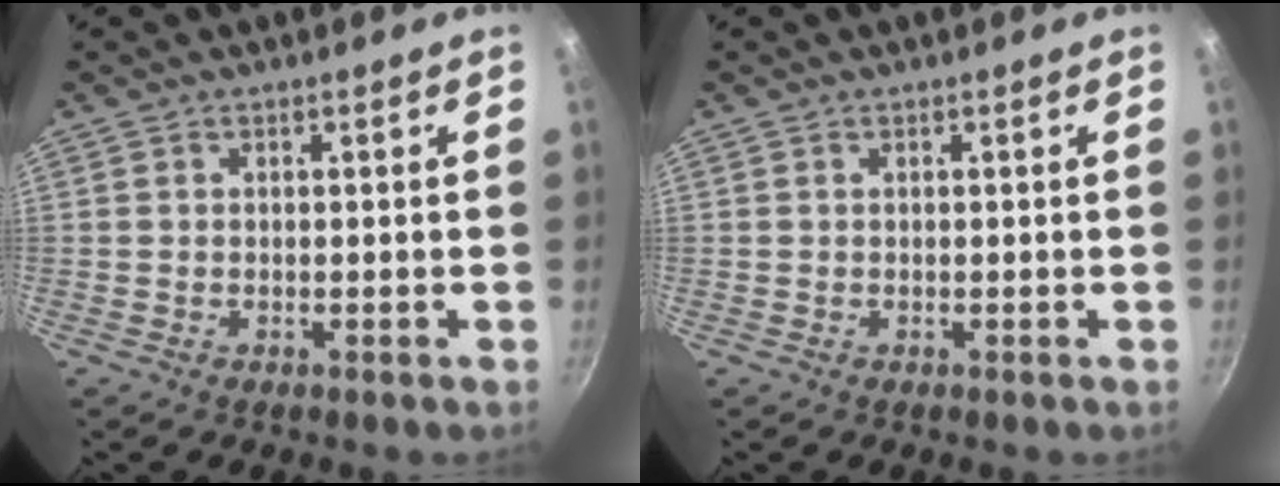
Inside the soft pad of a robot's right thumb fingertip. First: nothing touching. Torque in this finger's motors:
{"motor_torque": [0.19, 0.14, -0.18, 0.14, 0.01]}